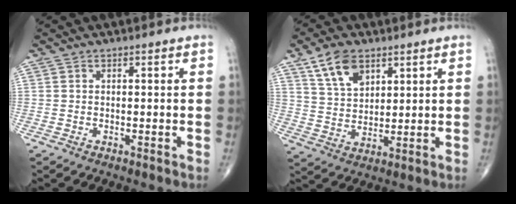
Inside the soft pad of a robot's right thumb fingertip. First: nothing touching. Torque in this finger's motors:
{"motor_torque": [-0.79, 0.97, 0.29, 0.36, 0.17]}